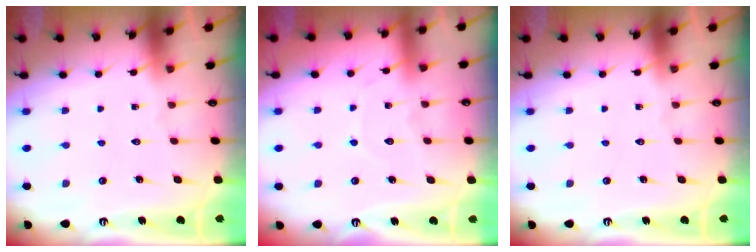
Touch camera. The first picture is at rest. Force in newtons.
{"total": 5.7, "press": 5.6, "slide": 0.8}
{"total": 0.0}